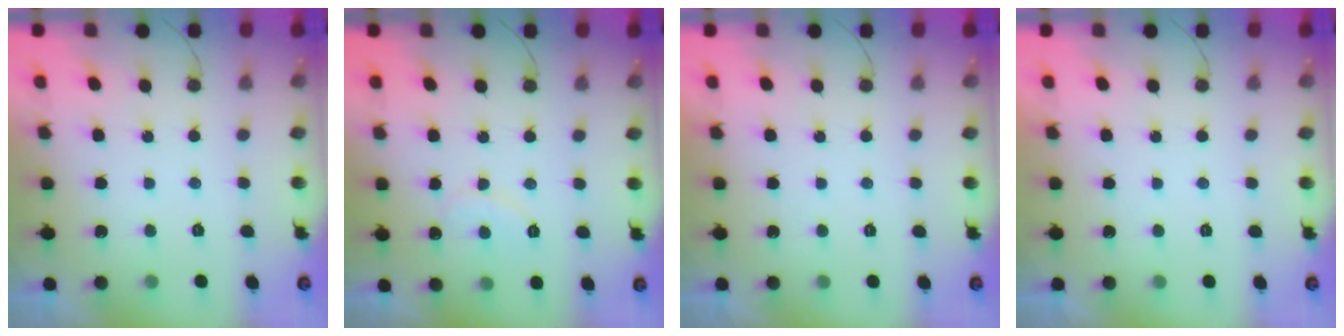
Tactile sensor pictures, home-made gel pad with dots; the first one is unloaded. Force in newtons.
{"total": 8.0, "press": 7.9, "slide": 0.6}
{"total": 1.7, "press": 1.7, "slide": 0.1}
{"total": 1.8, "press": 1.8, "slide": 0.0}